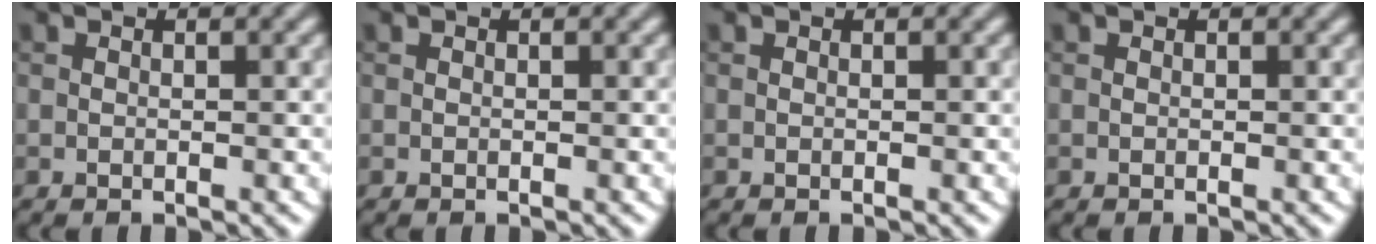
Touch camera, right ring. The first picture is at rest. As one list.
[{"total": 0.0}, {"total": 0.0}, {"total": 0.0}]